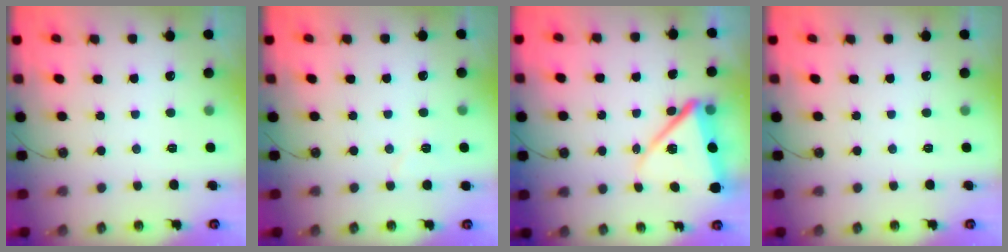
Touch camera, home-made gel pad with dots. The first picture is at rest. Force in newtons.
{"total": 4.2, "press": 3.7, "slide": 1.9}
{"total": 12.8, "press": 12.8, "slide": 1.0}
{"total": 0.0}